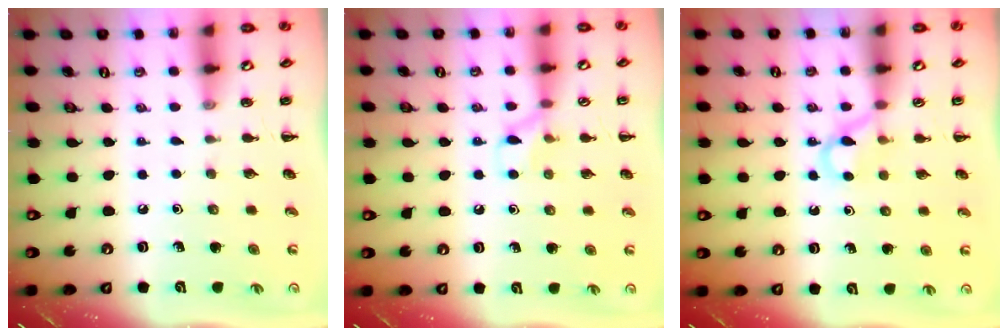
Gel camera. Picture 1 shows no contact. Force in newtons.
{"total": 7.1, "press": 6.9, "slide": 1.5}
{"total": 4.4, "press": 4.2, "slide": 1.3}